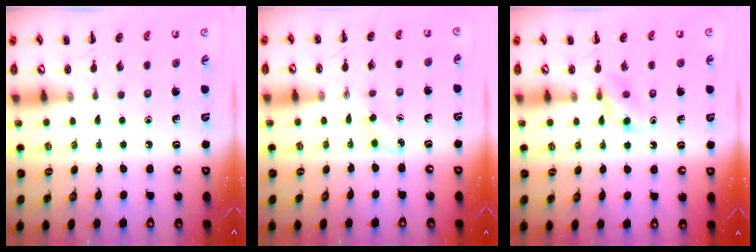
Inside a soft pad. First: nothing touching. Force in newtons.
{"total": 3.2, "press": 3.0, "slide": 1.0}
{"total": 3.9, "press": 3.5, "slide": 1.6}